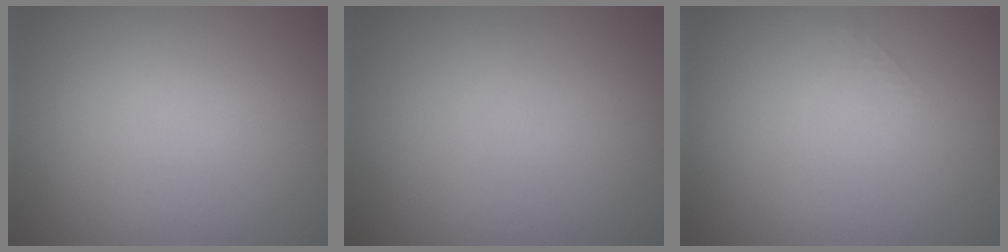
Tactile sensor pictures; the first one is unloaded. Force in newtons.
{"total": 0.0}
{"total": 0.6, "press": 0.6, "slide": 0.0}